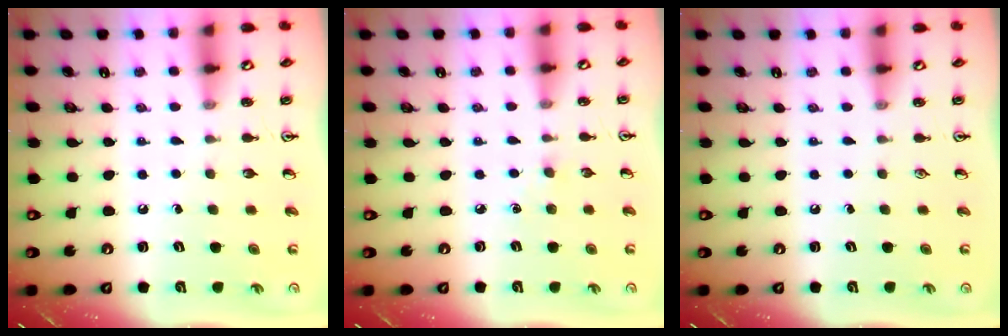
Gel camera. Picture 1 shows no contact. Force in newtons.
{"total": 2.9, "press": 2.9, "slide": 0.4}
{"total": 0.0}